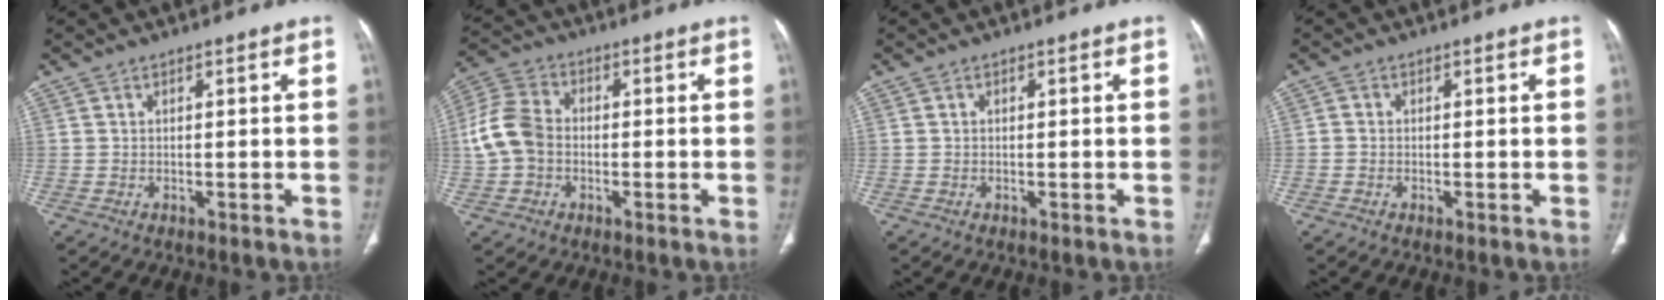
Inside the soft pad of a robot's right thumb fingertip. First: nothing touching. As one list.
[{"total": 9.2, "force": [-0.7, 7.1, 5.7], "torque": [-0.114, 0.025, -0.022]}, {"total": 0.0}, {"total": 0.8, "force": [-0.2, 0.7, 0.4], "torque": [-0.004, 0.002, -0.008]}]